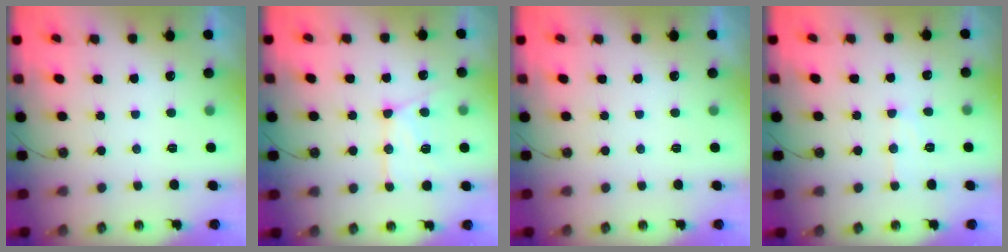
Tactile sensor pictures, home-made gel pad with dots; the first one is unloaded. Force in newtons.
{"total": 14.7, "press": 14.6, "slide": 1.5}
{"total": 0.0}
{"total": 7.6, "press": 7.6, "slide": 0.3}